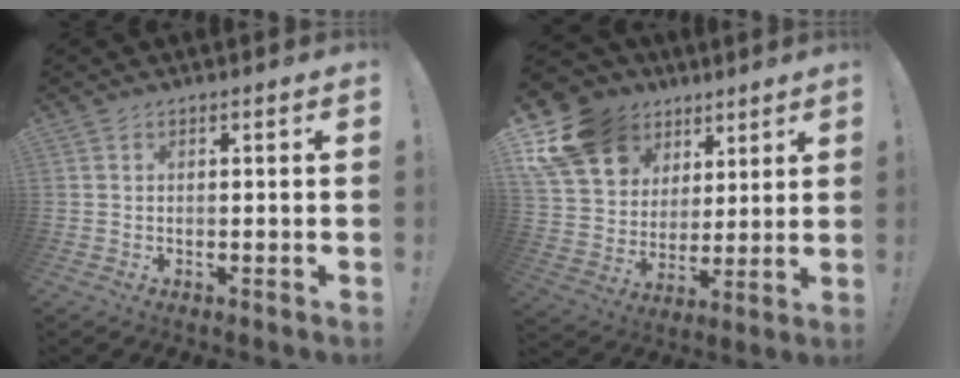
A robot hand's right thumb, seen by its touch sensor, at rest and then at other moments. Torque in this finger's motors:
{"motor_torque": [0.52, 2.56, 0.85, 0.68, 0.18]}